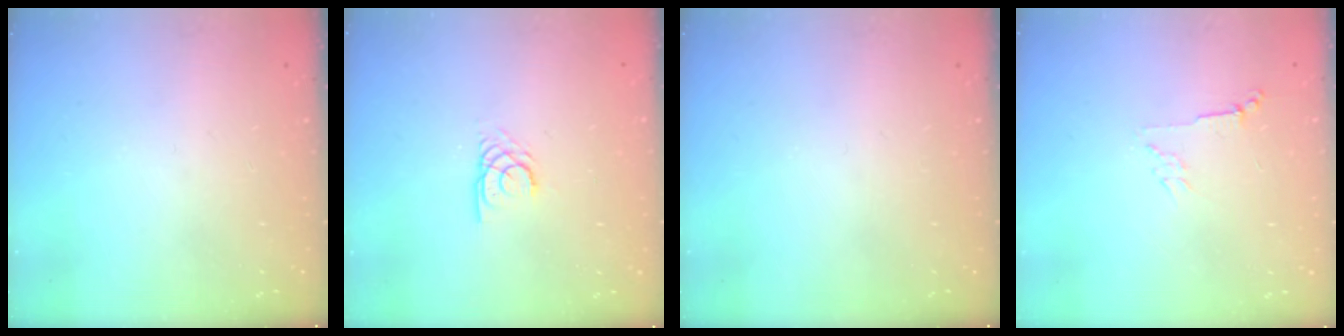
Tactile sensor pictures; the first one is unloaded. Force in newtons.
{"total": 2.7, "press": 2.7, "slide": 0.1}
{"total": 0.0}
{"total": 4.0, "press": 4.0, "slide": 0.6}